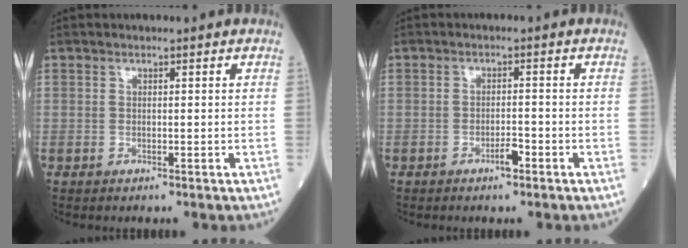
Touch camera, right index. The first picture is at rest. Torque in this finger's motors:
{"motor_torque": [0.41, -0.07, 0.15, 0.04]}